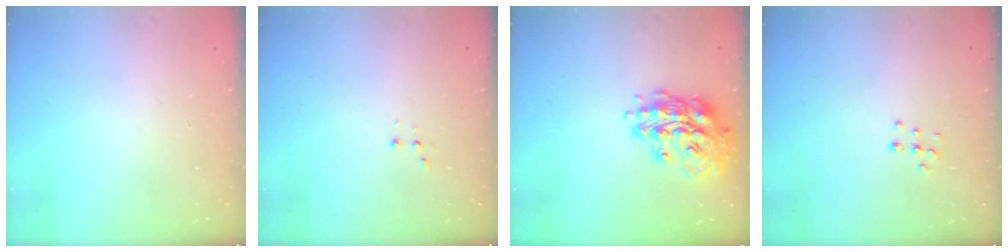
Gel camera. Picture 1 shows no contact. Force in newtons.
{"total": 2.8, "press": 2.7, "slide": 0.7}
{"total": 16.1, "press": 15.9, "slide": 2.1}
{"total": 5.8, "press": 5.8, "slide": 0.4}